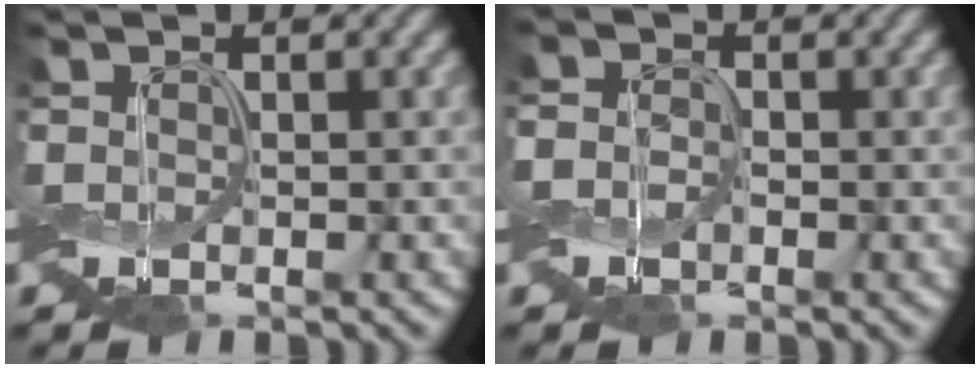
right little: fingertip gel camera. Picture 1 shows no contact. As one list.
[{"total": 2.0, "force": [-0.5, 1.7, 0.8], "torque": [-0.027, 0.006, -0.016]}]